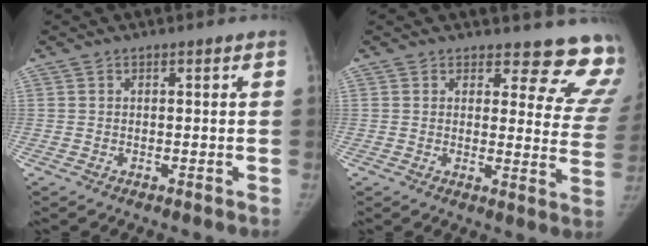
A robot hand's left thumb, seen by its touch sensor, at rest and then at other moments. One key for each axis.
{"total": 15.8, "fx": 14.5, "fy": 5.4, "fz": 3.0, "tx": 0.020, "ty": -0.132, "tz": 0.133}